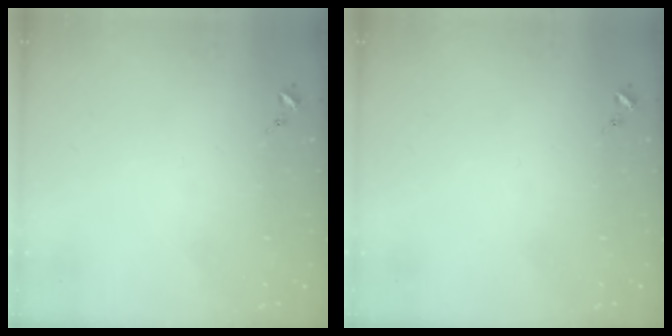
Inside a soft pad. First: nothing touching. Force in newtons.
{"total": 0.0}